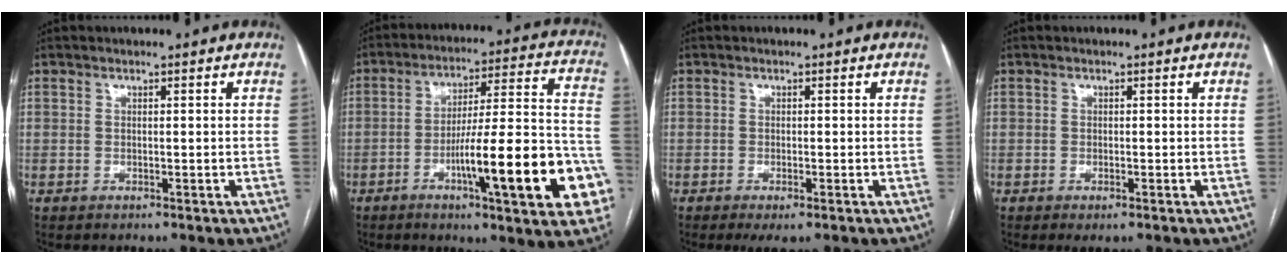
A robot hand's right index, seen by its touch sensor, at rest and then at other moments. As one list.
[{"total": 20.4, "force": [-7.4, 2.1, 18.9], "torque": [-0.227, 0.015, -0.100]}, {"total": 2.7, "force": [-1.6, 0.7, 2.1], "torque": [-0.025, -0.004, -0.019]}, {"total": 1.4, "force": [-0.7, 0.4, 1.1], "torque": [-0.015, -0.003, -0.004]}]